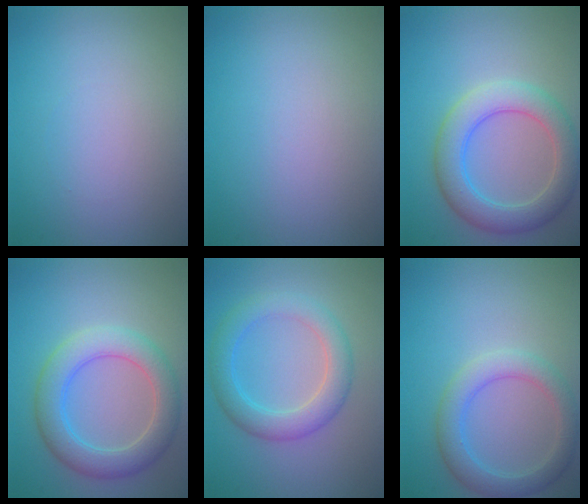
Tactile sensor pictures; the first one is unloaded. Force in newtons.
{"total": 0.0}
{"total": 5.4, "press": 5.4, "slide": 0.1}
{"total": 5.3, "press": 5.2, "slide": 0.3}
{"total": 4.2, "press": 4.2, "slide": 0.1}
{"total": 3.8, "press": 3.8, "slide": 0.1}